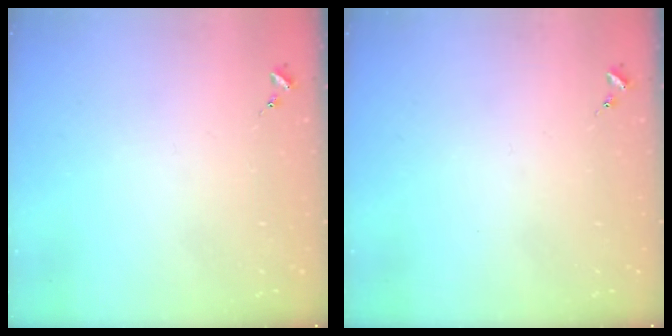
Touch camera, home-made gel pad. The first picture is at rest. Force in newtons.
{"total": 0.0}